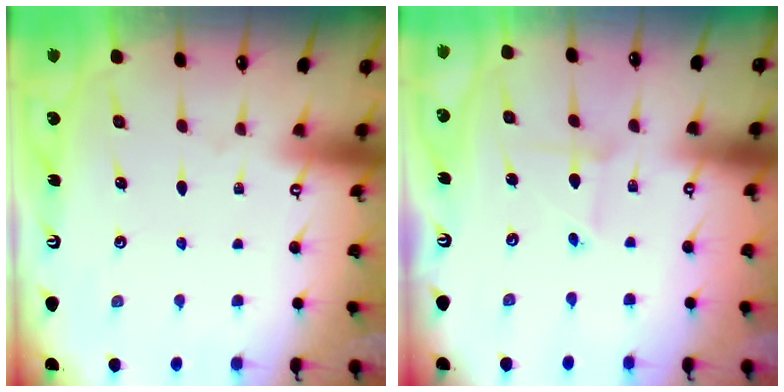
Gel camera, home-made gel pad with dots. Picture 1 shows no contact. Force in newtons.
{"total": 2.4, "press": 2.4, "slide": 0.2}